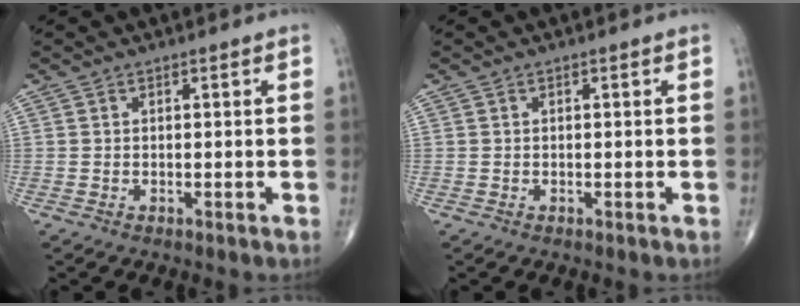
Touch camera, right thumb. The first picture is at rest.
{"total": 0.0}